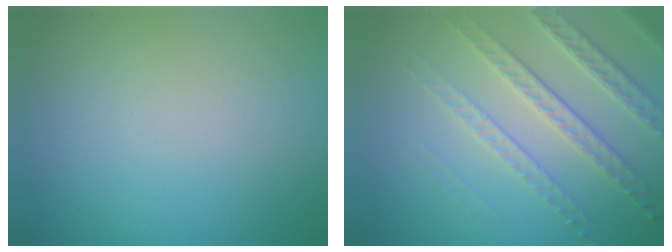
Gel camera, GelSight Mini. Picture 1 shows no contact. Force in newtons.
{"total": 4.2, "press": 3.8, "slide": 2.0}